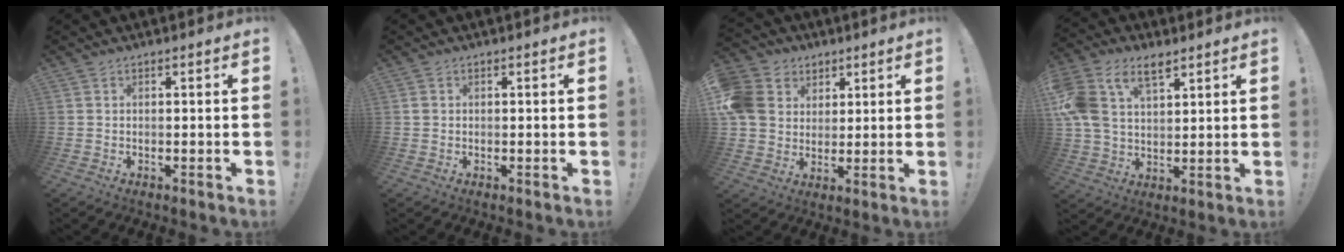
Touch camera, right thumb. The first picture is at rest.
{"total": 0.9, "force": [0.1, 0.8, 0.3], "torque": [-0.005, 0.003, 0.002]}
{"total": 12.9, "force": [3.6, 11.3, 4.8], "torque": [-0.086, -0.005, 0.079]}
{"total": 14.8, "force": [7.2, 9.3, 8.8], "torque": [-0.180, -0.021, 0.142]}